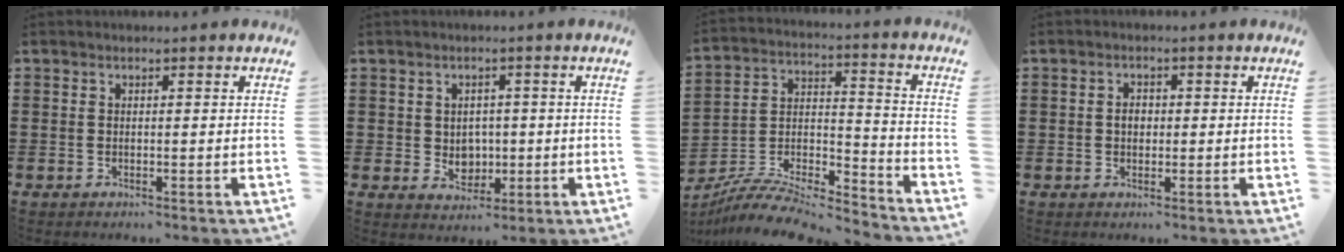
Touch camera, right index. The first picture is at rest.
{"total": 3.2, "force": [0.5, 2.9, 1.2], "torque": [-0.020, 0.002, 0.003]}
{"total": 9.2, "force": [-8.6, 1.7, 2.8], "torque": [-0.052, 0.013, -0.172]}
{"total": 2.0, "force": [0.0, 1.4, 1.5], "torque": [-0.029, 0.006, -0.001]}